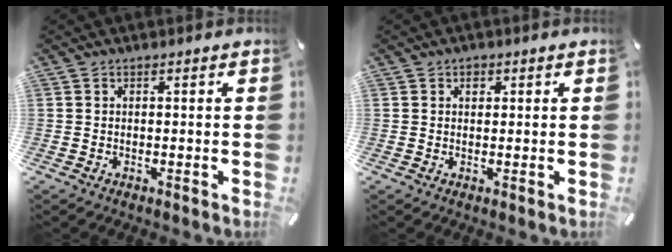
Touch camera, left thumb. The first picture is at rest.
{"total": 1.4, "force": [0.4, 1.2, 0.5], "torque": [0.005, -0.002, 0.003]}